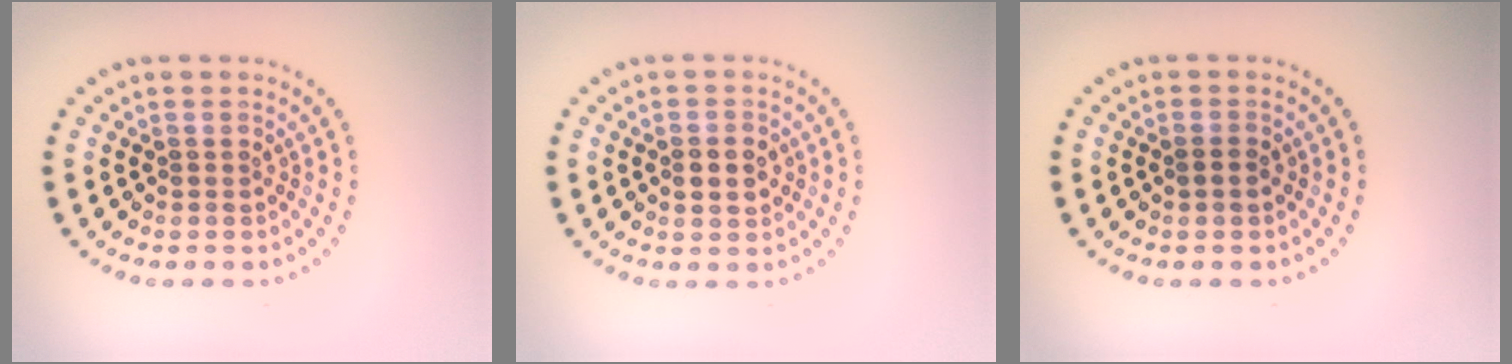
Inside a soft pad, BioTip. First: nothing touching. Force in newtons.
{"total": 2.7, "press": 2.7, "slide": 0.1}
{"total": 1.0, "press": 1.0, "slide": 0.1}